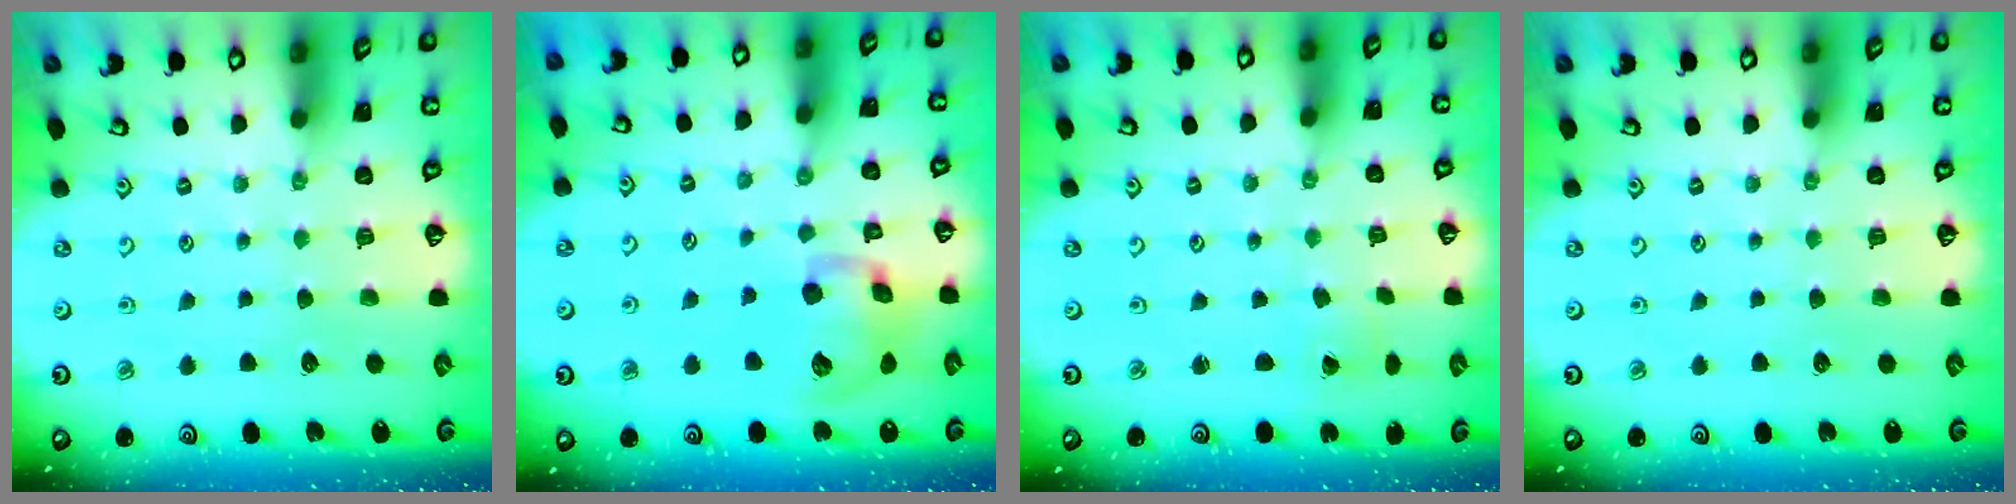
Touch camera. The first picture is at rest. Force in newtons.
{"total": 14.6, "press": 14.4, "slide": 2.5}
{"total": 0.7, "press": 0.7, "slide": 0.0}
{"total": 0.0}